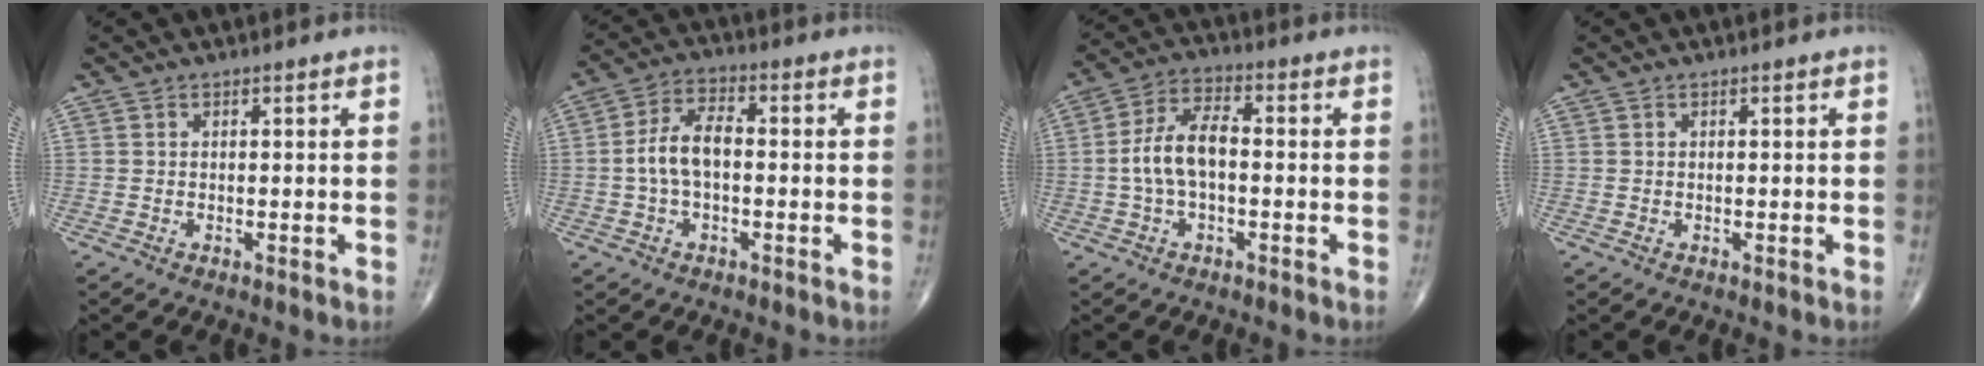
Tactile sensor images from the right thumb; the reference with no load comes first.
{"total": 7.3, "force": [-0.7, 3.8, 6.2], "torque": [-0.123, 0.025, -0.020]}
{"total": 8.5, "force": [-0.8, 4.3, 7.3], "torque": [-0.149, 0.028, -0.022]}
{"total": 0.0}